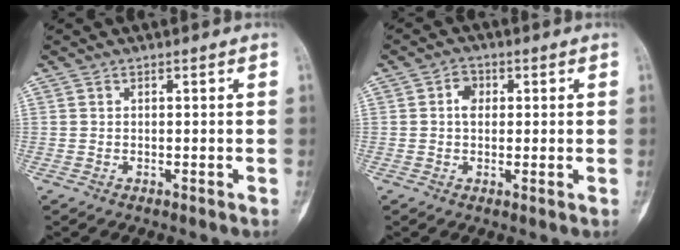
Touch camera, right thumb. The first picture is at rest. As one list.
[{"total": 3.5, "force": [0.6, 2.6, 2.2], "torque": [-0.017, 0.002, 0.004]}]